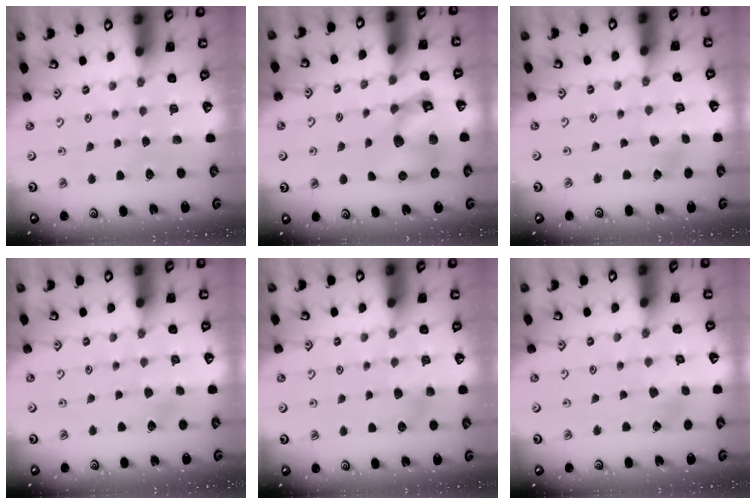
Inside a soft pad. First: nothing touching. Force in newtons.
{"total": 13.3, "press": 13.2, "slide": 1.6}
{"total": 0.6, "press": 0.5, "slide": 0.1}
{"total": 2.9, "press": 2.9, "slide": 0.2}
{"total": 4.6, "press": 4.5, "slide": 0.9}
{"total": 2.4, "press": 2.4, "slide": 0.3}